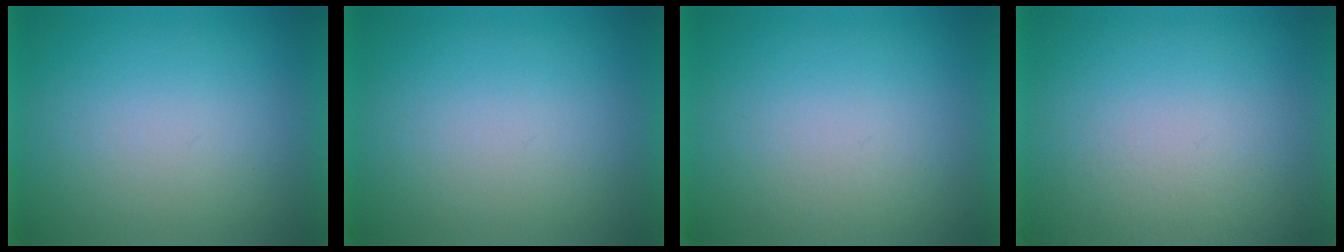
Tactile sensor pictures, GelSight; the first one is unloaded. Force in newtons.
{"total": 0.0}
{"total": 1.0}
{"total": 2.0}